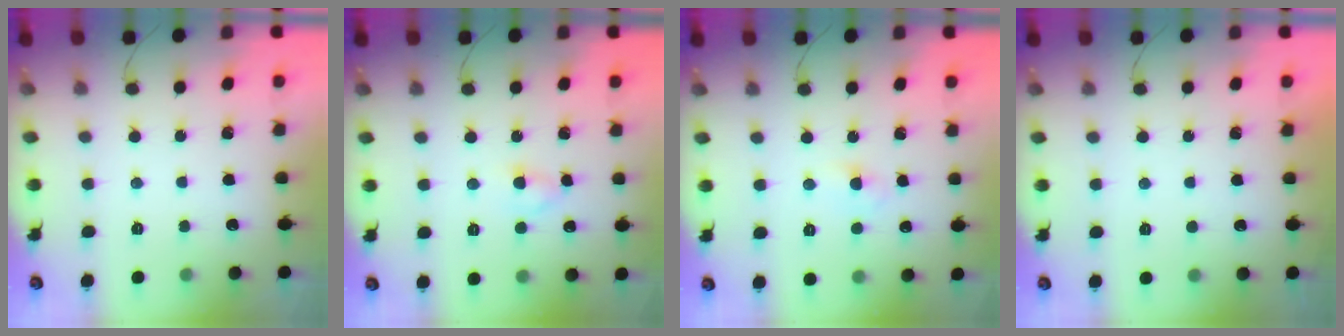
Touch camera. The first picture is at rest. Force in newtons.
{"total": 2.6, "press": 2.5, "slide": 0.9}
{"total": 2.5, "press": 2.3, "slide": 1.0}
{"total": 0.9, "press": 0.9, "slide": 0.1}